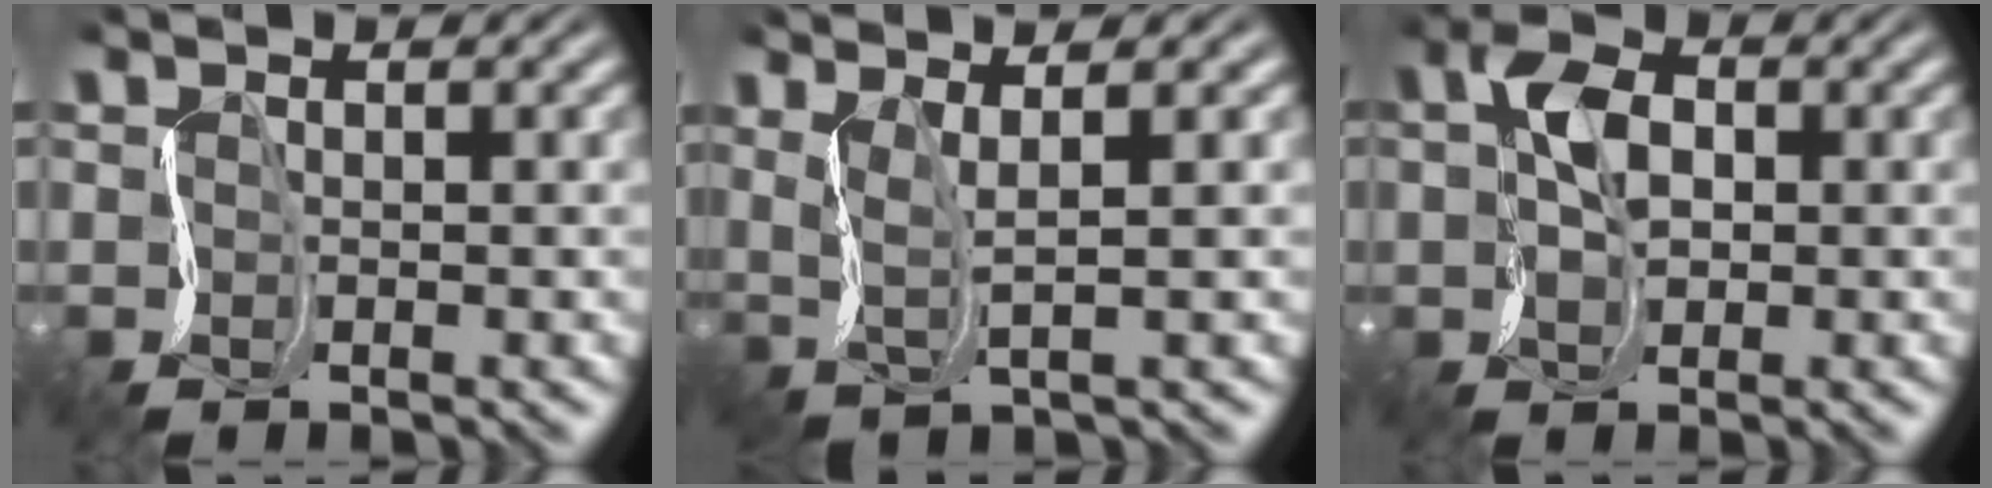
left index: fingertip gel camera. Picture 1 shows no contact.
{"total": 2.4, "force": [1.0, 0.1, 2.2], "torque": [-0.050, 0.004, 0.016]}
{"total": 3.6, "force": [0.6, 2.3, 2.7], "torque": [-0.053, 0.012, 0.001]}